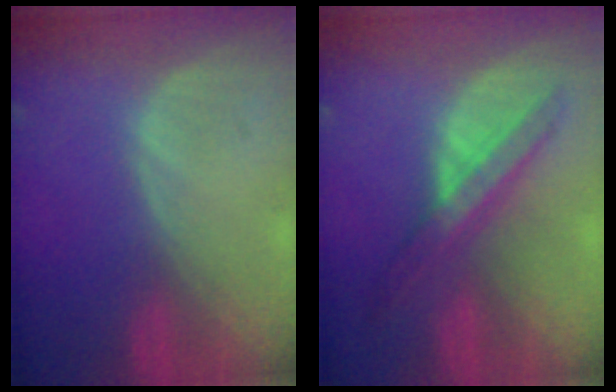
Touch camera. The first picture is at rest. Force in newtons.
{"total": 6.7, "press": 6.3, "slide": 2.2}